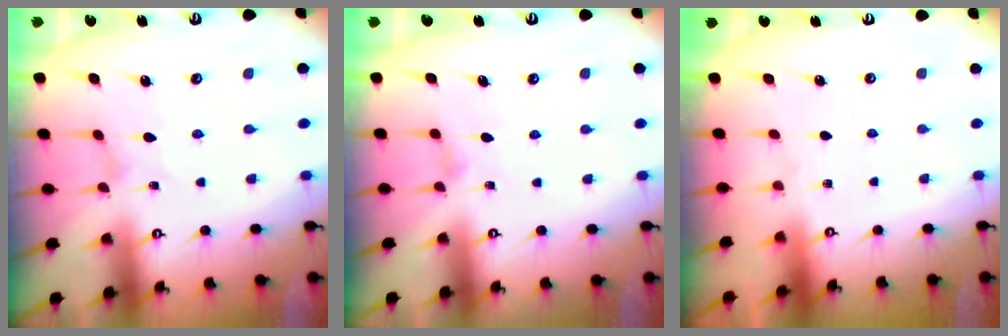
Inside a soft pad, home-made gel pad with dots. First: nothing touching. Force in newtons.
{"total": 1.7, "press": 1.6, "slide": 0.4}
{"total": 0.0}